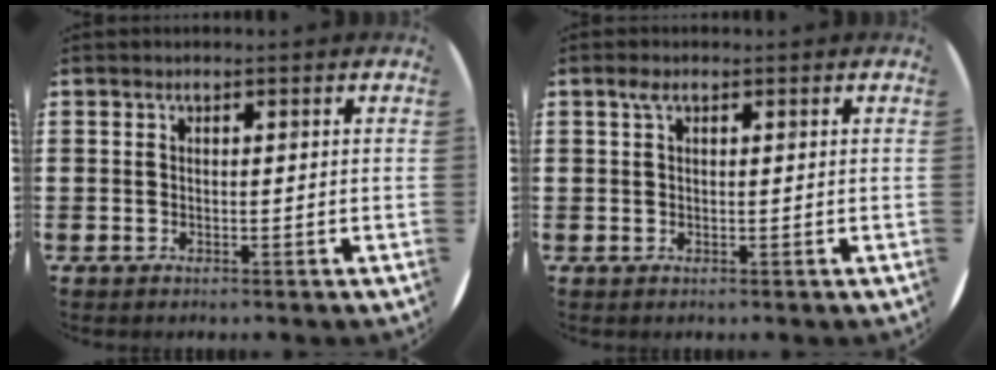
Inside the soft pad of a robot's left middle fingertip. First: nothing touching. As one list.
[{"total": 1.2, "force": [0.6, 0.6, 0.9], "torque": [-0.011, 0.002, 0.008]}]